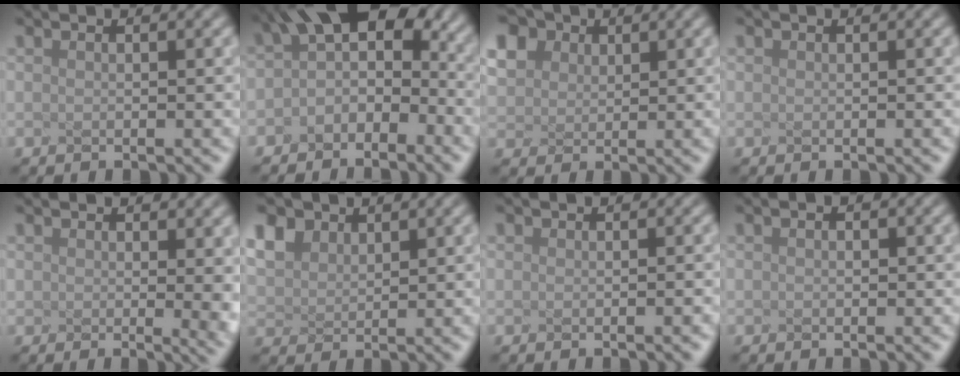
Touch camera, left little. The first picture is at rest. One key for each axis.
{"total": 4.6, "fx": -1.4, "fy": 2.6, "fz": 3.5, "tx": -0.067, "ty": 0.007, "tz": -0.006}
{"total": 5.1, "fx": 2.9, "fy": 3.8, "fz": 2.0, "tx": -0.114, "ty": 0.020, "tz": 0.086}
{"total": 0.9, "fx": -0.3, "fy": -0.5, "fz": -0.7, "tx": -0.005, "ty": -0.009, "tz": 0.014}
{"total": 4.3, "fx": 1.4, "fy": 1.7, "fz": 3.7, "tx": -0.026, "ty": 0.010, "tz": 0.036}
{"total": 2.1, "fx": 1.4, "fy": 1.4, "fz": 0.5, "tx": -0.061, "ty": 0.003, "tz": 0.068}
{"total": 0.8, "fx": -0.7, "fy": -0.4, "fz": -0.3, "tx": -0.008, "ty": -0.005, "tz": 0.012}
{"total": 0.6, "fx": -0.5, "fy": -0.3, "fz": -0.1, "tx": -0.016, "ty": -0.002, "tz": 0.013}